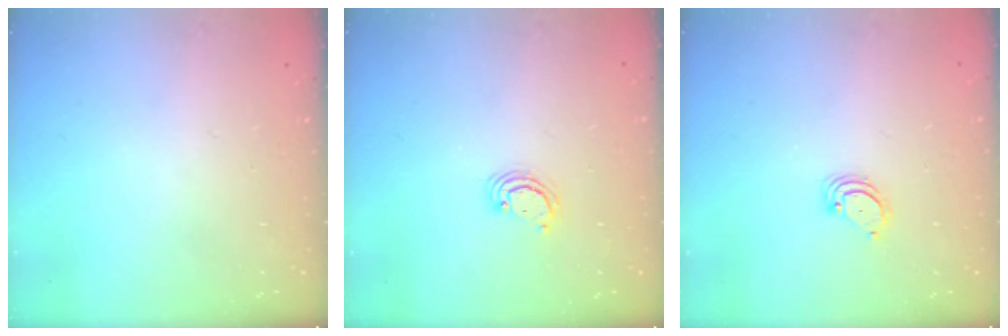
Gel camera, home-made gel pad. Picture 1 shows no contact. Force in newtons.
{"total": 2.5, "press": 2.5, "slide": 0.3}
{"total": 3.4, "press": 3.3, "slide": 0.3}